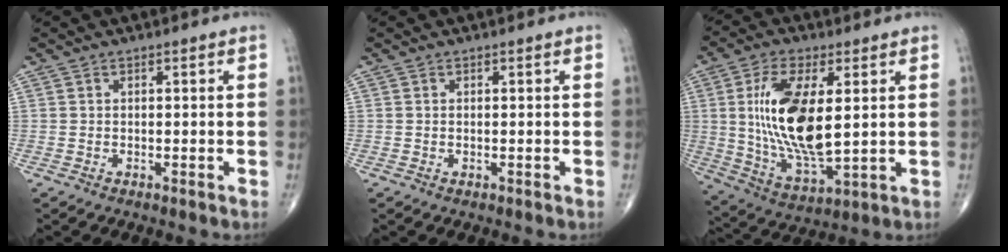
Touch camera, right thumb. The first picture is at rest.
{"total": 0.0}
{"total": 17.7, "force": [2.5, 7.5, 15.8], "torque": [-0.302, -0.021, 0.054]}